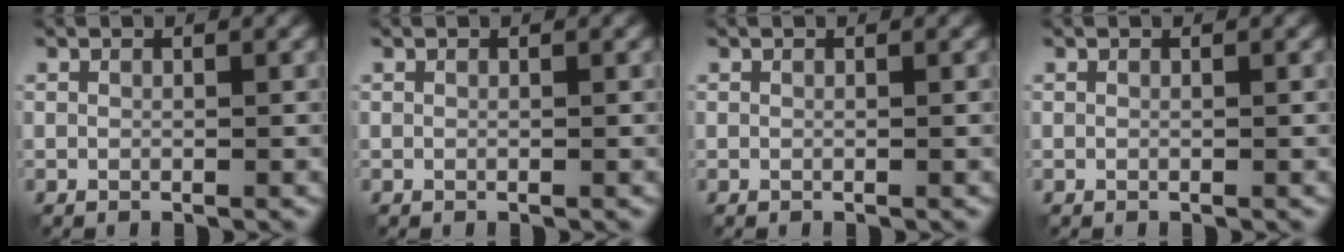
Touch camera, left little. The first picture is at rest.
{"total": 0.0}
{"total": 0.0}
{"total": 0.0}